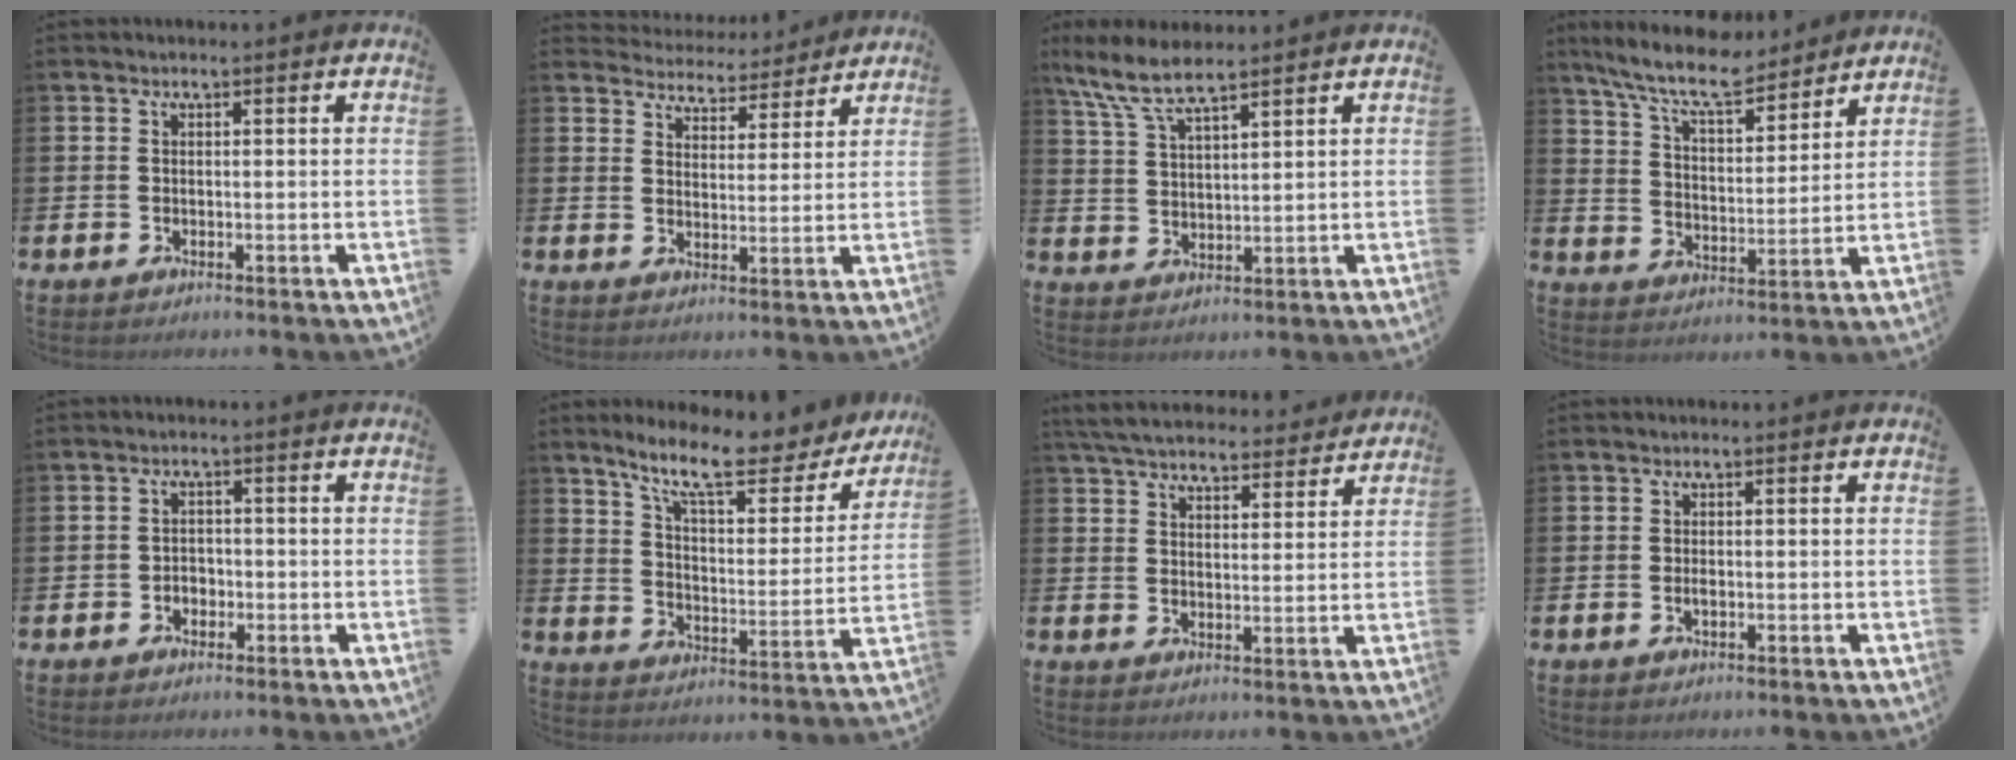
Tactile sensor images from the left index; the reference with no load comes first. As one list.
[{"total": 4.7, "force": [4.6, 0.9, -0.4], "torque": [-0.014, -0.037, 0.081]}, {"total": 7.3, "force": [6.3, 1.4, 3.4], "torque": [-0.093, -0.015, 0.115]}, {"total": 9.1, "force": [8.3, 1.9, 3.4], "torque": [-0.096, -0.043, 0.147]}, {"total": 1.9, "force": [-0.9, 1.6, 0.6], "torque": [-0.013, 0.003, -0.020]}, {"total": 10.9, "force": [9.1, 2.2, 5.5], "torque": [-0.131, -0.053, 0.155]}, {"total": 5.9, "force": [5.7, 1.2, 1.1], "torque": [-0.042, -0.034, 0.102]}, {"total": 0.7, "force": [-0.2, 0.3, 0.6], "torque": [-0.014, -0.001, -0.004]}]